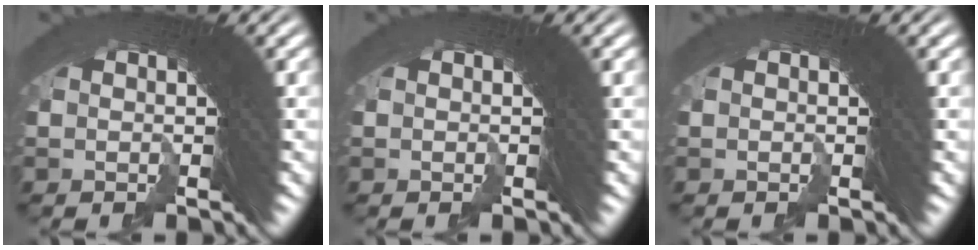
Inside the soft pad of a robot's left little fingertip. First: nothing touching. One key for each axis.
{"total": 0.0}
{"total": 0.0}